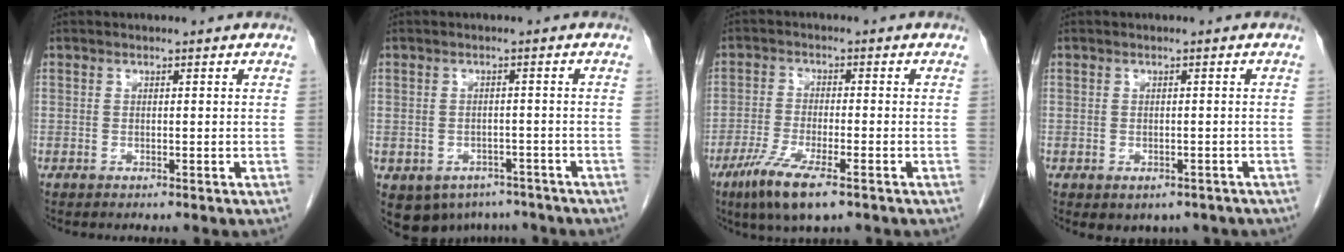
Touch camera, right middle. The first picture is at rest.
{"total": 9.4, "force": [-5.9, 6.9, 2.8], "torque": [-0.064, 0.000, -0.070]}
{"total": 8.0, "force": [-4.9, 1.1, 6.3], "torque": [-0.127, -0.021, -0.085]}
{"total": 4.4, "force": [-3.1, 2.6, 1.7], "torque": [-0.018, 0.002, -0.032]}